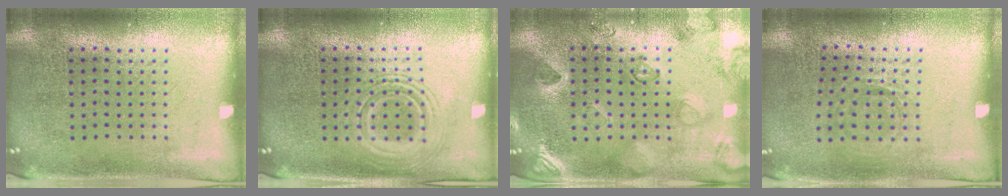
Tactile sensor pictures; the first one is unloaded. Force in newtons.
{"total": 2.5, "press": 2.4, "slide": 0.4}
{"total": 2.3, "press": 2.0, "slide": 1.1}
{"total": 0.9, "press": 0.8, "slide": 0.3}